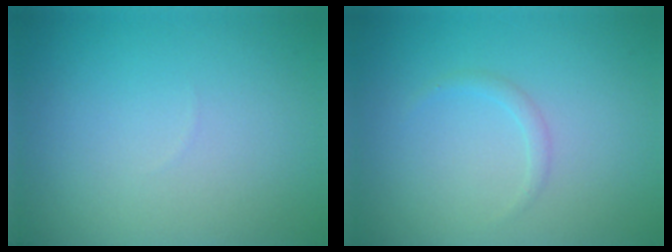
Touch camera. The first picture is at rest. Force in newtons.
{"total": 0.9, "press": 0.9, "slide": 0.0}